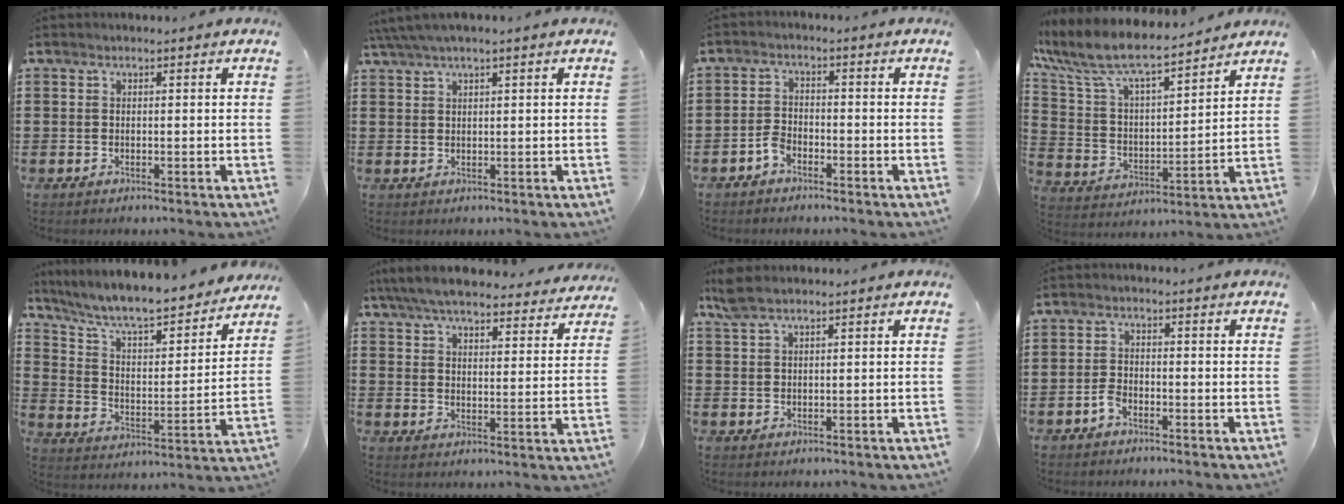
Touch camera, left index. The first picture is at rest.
{"total": 2.6, "force": [1.7, 0.1, 2.0], "torque": [-0.040, 0.002, 0.032]}
{"total": 2.5, "force": [-2.0, 1.2, 1.0], "torque": [-0.030, 0.004, -0.044]}
{"total": 8.8, "force": [7.6, 2.0, 4.1], "torque": [-0.113, -0.046, 0.129]}
{"total": 7.2, "force": [6.6, 0.6, 2.9], "torque": [-0.087, -0.054, 0.107]}
{"total": 6.8, "force": [6.3, 0.6, 2.3], "torque": [-0.070, -0.030, 0.113]}
{"total": 3.1, "force": [2.1, 0.8, 2.2], "torque": [-0.047, 0.003, 0.038]}
{"total": 2.1, "force": [-1.6, 1.0, 1.1], "torque": [-0.030, 0.000, -0.033]}